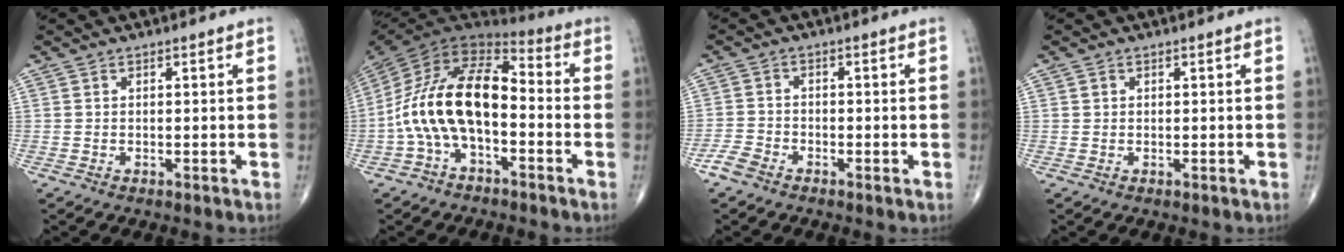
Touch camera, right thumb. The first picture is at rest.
{"total": 17.3, "force": [-3.2, 9.3, 14.2], "torque": [-0.260, 0.059, -0.067]}
{"total": 3.1, "force": [-2.3, 1.4, 1.5], "torque": [-0.032, 0.000, -0.052]}
{"total": 0.5, "force": [0.2, 0.5, 0.1], "torque": [0.001, 0.001, 0.003]}